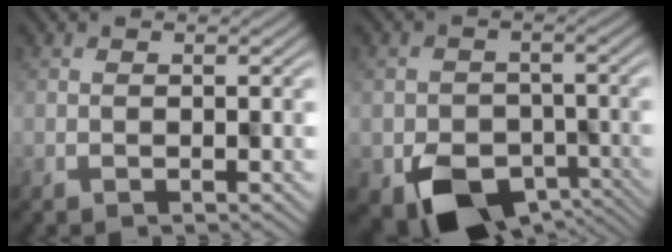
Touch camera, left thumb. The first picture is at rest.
{"total": 9.1, "force": [-4.4, 6.3, 4.8], "torque": [-0.087, -0.039, -0.057]}